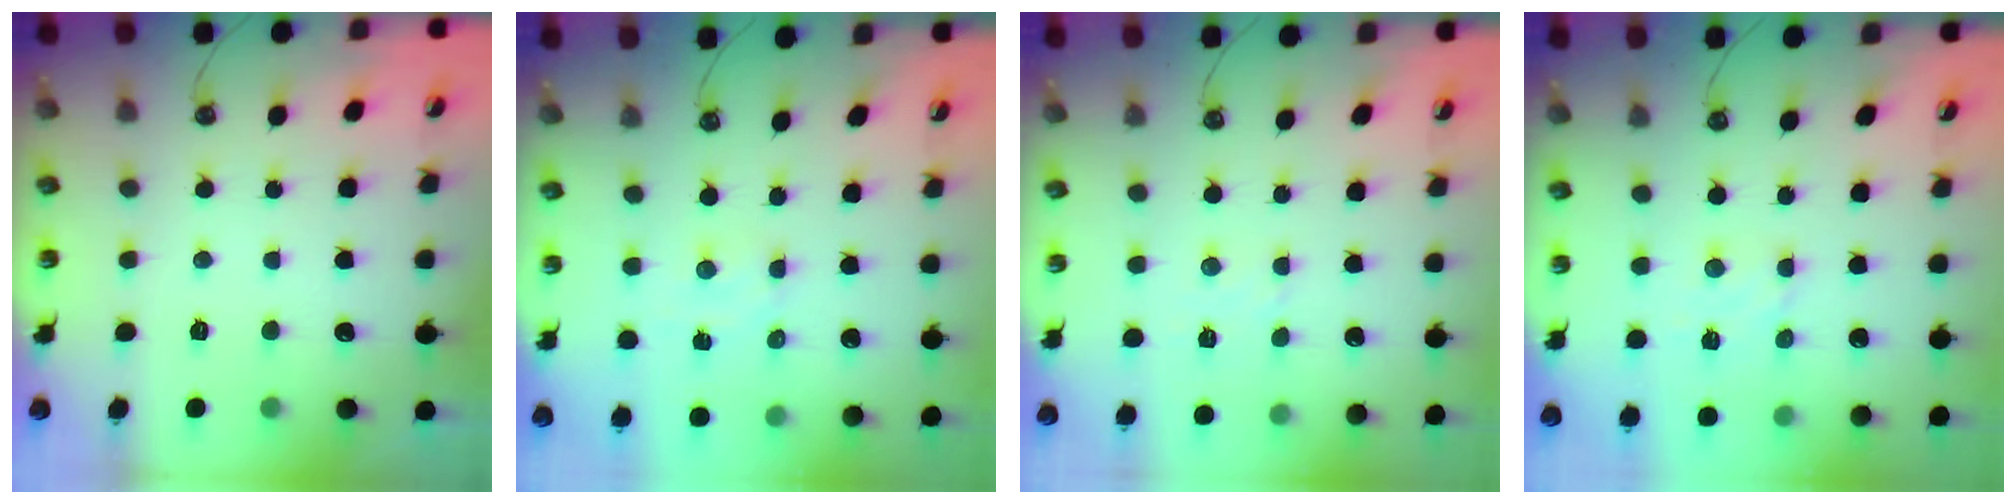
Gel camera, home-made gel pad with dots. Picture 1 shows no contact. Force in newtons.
{"total": 3.2, "press": 3.2, "slide": 0.4}
{"total": 1.9, "press": 1.9, "slide": 0.3}
{"total": 4.1, "press": 4.1, "slide": 0.4}